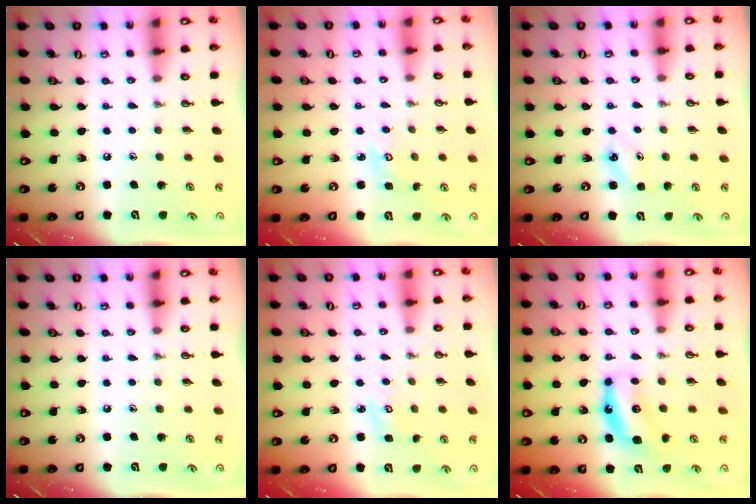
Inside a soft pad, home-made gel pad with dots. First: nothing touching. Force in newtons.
{"total": 2.8, "press": 2.8, "slide": 0.3}
{"total": 3.7, "press": 3.7, "slide": 0.4}
{"total": 0.0}
{"total": 2.7, "press": 2.7, "slide": 0.3}
{"total": 7.5, "press": 7.5, "slide": 0.3}